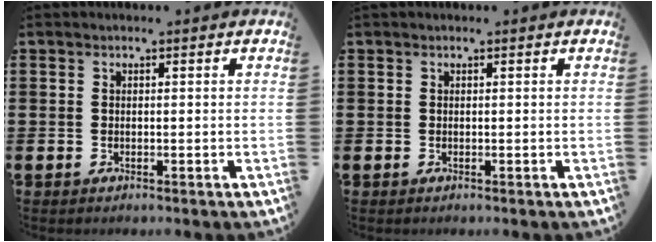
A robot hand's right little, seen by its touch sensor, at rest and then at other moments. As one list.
[{"total": 0.0}]